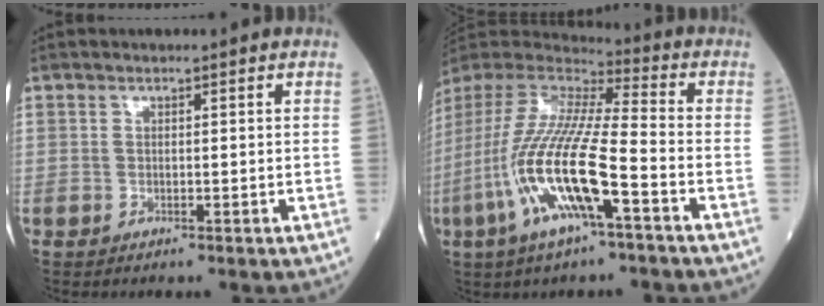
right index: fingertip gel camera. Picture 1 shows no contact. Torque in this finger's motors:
{"motor_torque": [1.99, -0.15, 1.05, 0.20]}